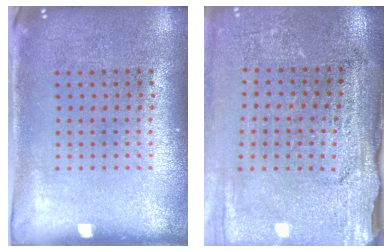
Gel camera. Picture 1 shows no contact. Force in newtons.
{"total": 3.4, "press": 3.1, "slide": 1.3}